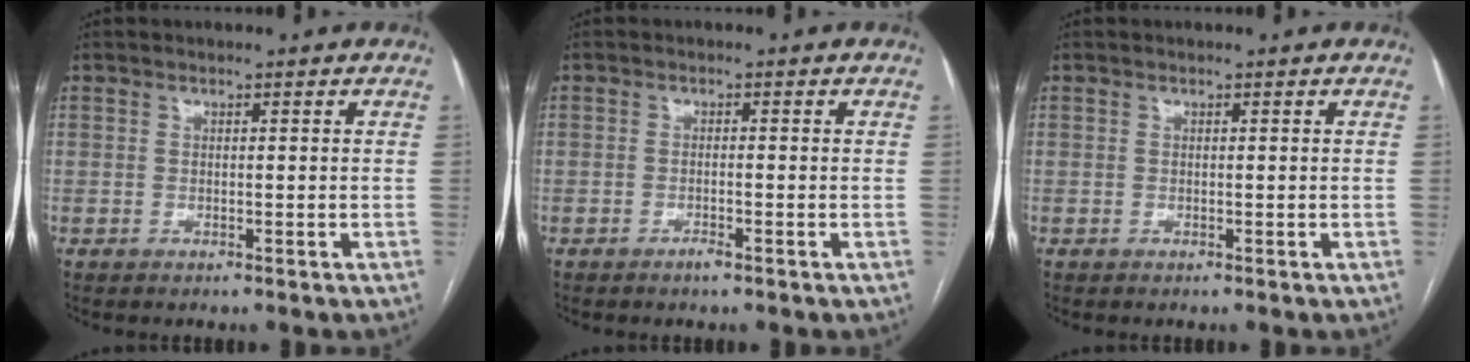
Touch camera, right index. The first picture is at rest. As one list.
[{"total": 1.4, "force": [-1.0, 0.1, 1.0], "torque": [-0.019, -0.002, -0.016]}, {"total": 0.0}]